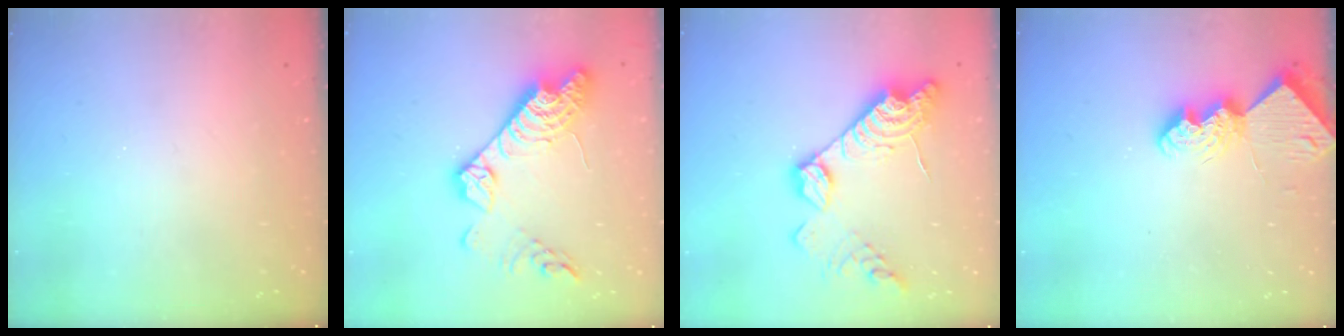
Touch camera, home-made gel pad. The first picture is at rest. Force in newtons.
{"total": 18.9, "press": 18.9, "slide": 1.3}
{"total": 18.0, "press": 17.9, "slide": 1.8}
{"total": 9.5, "press": 9.5, "slide": 0.9}